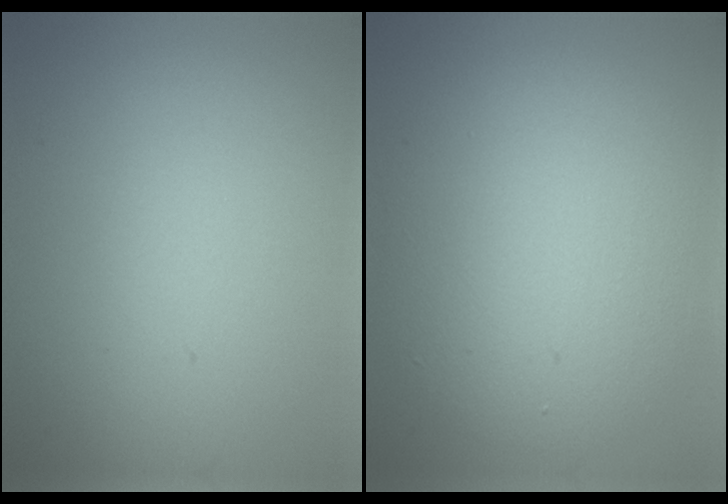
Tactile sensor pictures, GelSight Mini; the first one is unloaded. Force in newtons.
{"total": 7.3, "press": 7.3, "slide": 0.2}